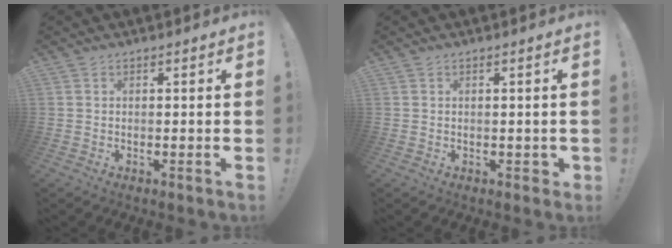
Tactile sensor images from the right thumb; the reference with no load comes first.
{"total": 1.5, "force": [-0.2, 1.1, 1.0], "torque": [-0.014, 0.005, -0.003]}